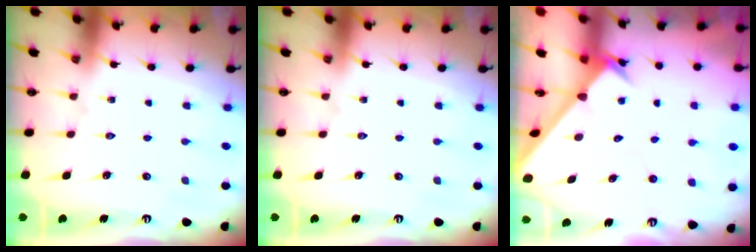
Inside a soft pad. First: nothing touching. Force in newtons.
{"total": 0.0}
{"total": 2.5, "press": 2.5, "slide": 0.2}